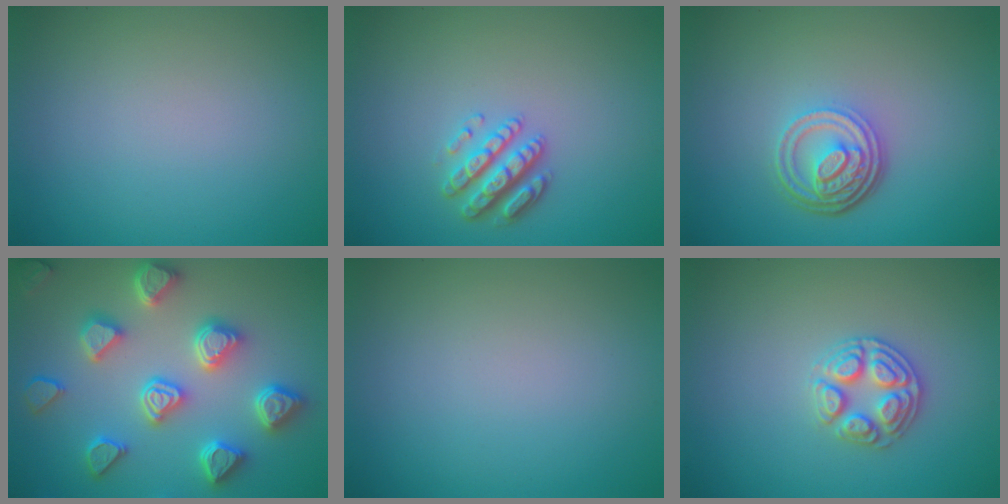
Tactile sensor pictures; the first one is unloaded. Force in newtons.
{"total": 2.9, "press": 2.8, "slide": 1.1}
{"total": 4.7, "press": 3.5, "slide": 3.2}
{"total": 6.0, "press": 5.8, "slide": 1.8}
{"total": 0.0}
{"total": 2.9, "press": 2.9, "slide": 0.1}